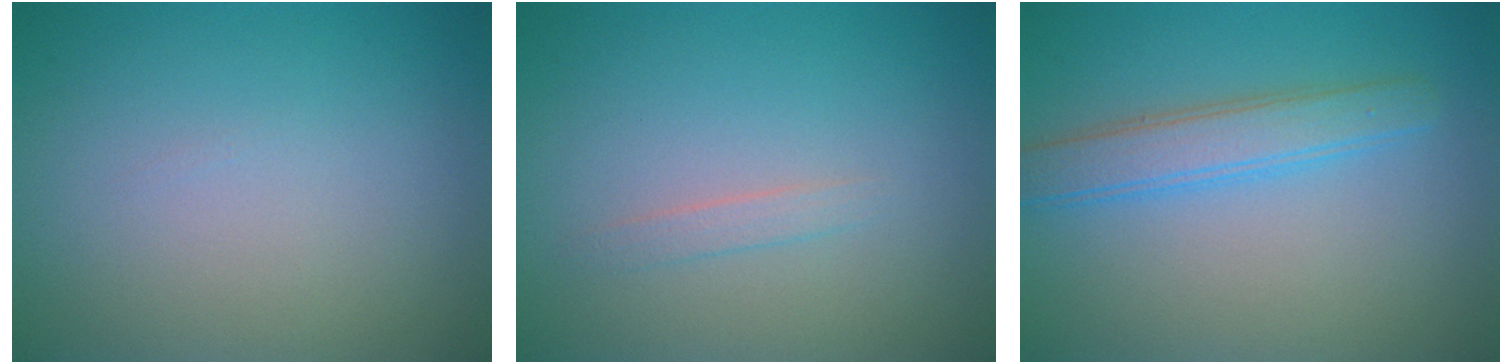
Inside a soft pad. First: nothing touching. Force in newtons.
{"total": 0.9, "press": 0.9, "slide": 0.1}
{"total": 3.4, "press": 3.4, "slide": 0.1}